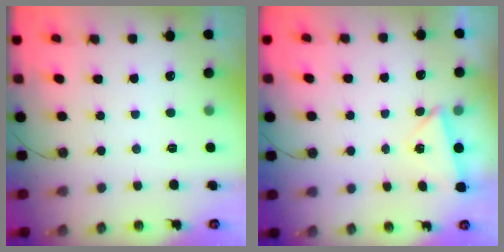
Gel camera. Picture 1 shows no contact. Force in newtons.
{"total": 2.0, "press": 1.9, "slide": 0.7}